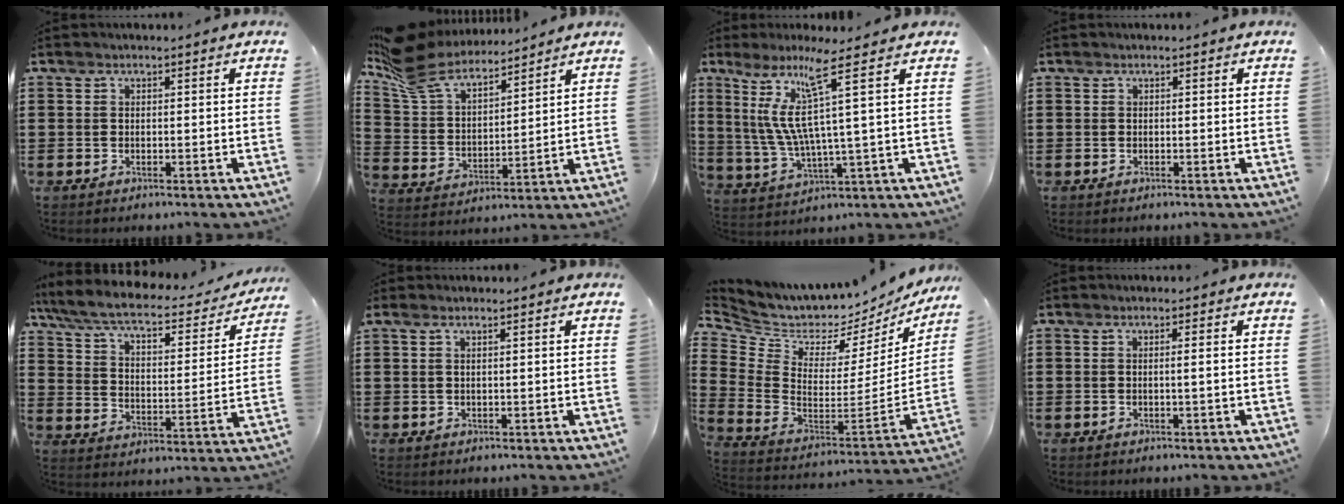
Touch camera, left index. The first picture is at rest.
{"total": 9.6, "force": [8.5, 2.8, 3.5], "torque": [-0.106, -0.041, 0.156]}
{"total": 10.4, "force": [4.6, -0.4, 9.4], "torque": [-0.221, -0.032, 0.065]}
{"total": 0.0}
{"total": 6.9, "force": [5.5, 1.3, 3.9], "torque": [-0.098, -0.032, 0.091]}
{"total": 1.0, "force": [0.6, -0.1, 0.8], "torque": [-0.016, -0.002, 0.010]}
{"total": 3.9, "force": [3.4, 2.0, 0.5], "torque": [-0.043, -0.056, 0.051]}
{"total": 1.1, "force": [-0.1, -0.4, 1.0], "torque": [-0.017, -0.005, -0.003]}